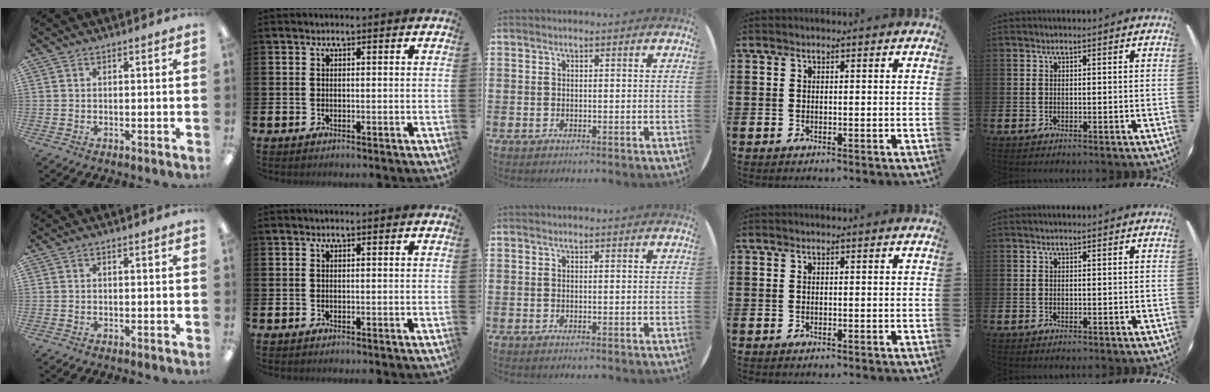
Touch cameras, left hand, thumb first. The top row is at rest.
{}